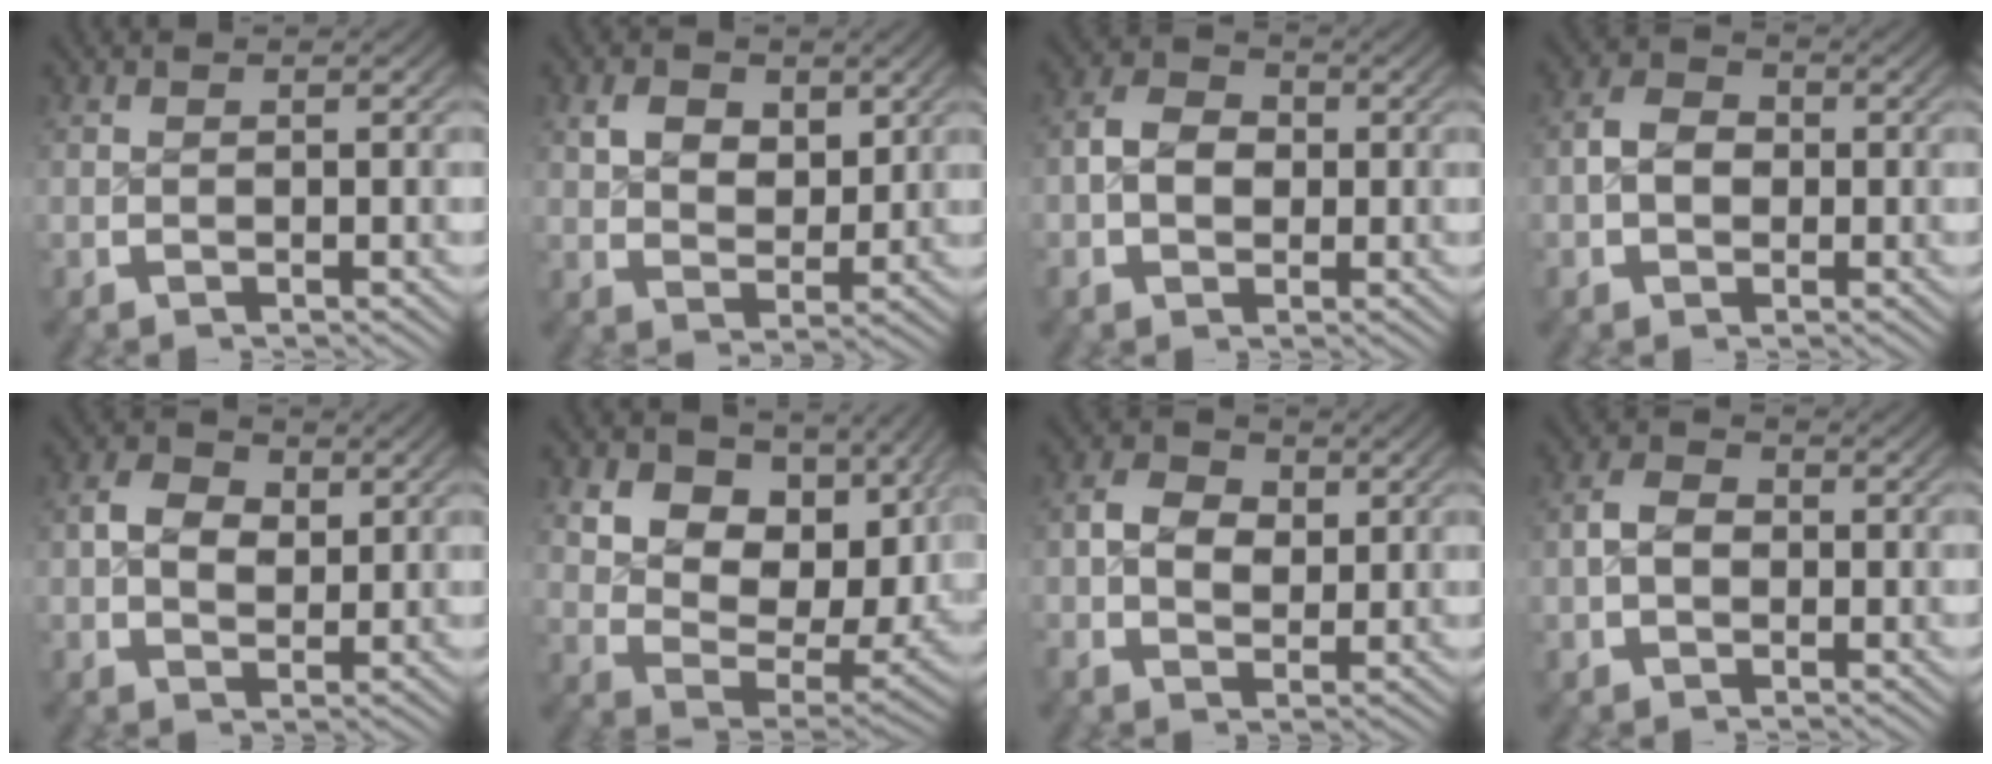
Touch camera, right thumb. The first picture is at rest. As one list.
[{"total": 3.7, "force": [1.4, 2.6, 2.2], "torque": [-0.035, -0.020, 0.035]}, {"total": 4.5, "force": [-0.2, 3.5, 2.8], "torque": [-0.051, -0.007, -0.006]}, {"total": 3.7, "force": [-0.3, 3.0, 2.2], "torque": [-0.041, -0.005, -0.008]}, {"total": 3.4, "force": [0.7, 2.6, 2.1], "torque": [-0.036, -0.013, 0.017]}, {"total": 11.6, "force": [2.4, 8.0, 8.1], "torque": [-0.150, -0.031, 0.046]}, {"total": 4.1, "force": [0.2, 3.2, 2.5], "torque": [-0.045, -0.016, 0.005]}, {"total": 2.8, "force": [-0.3, 2.2, 1.7], "torque": [-0.032, -0.002, -0.008]}]